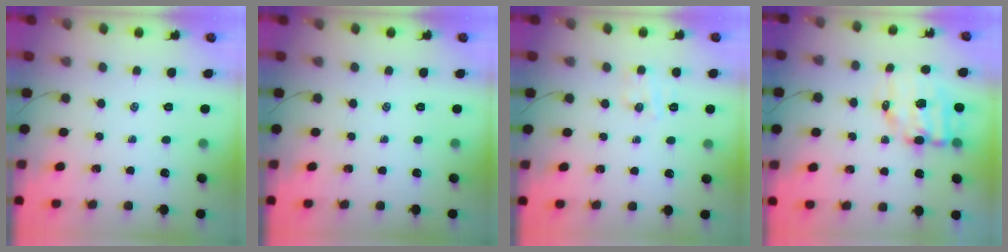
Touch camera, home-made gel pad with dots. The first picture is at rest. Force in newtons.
{"total": 0.0}
{"total": 4.8, "press": 4.7, "slide": 0.9}
{"total": 8.6, "press": 8.4, "slide": 1.9}